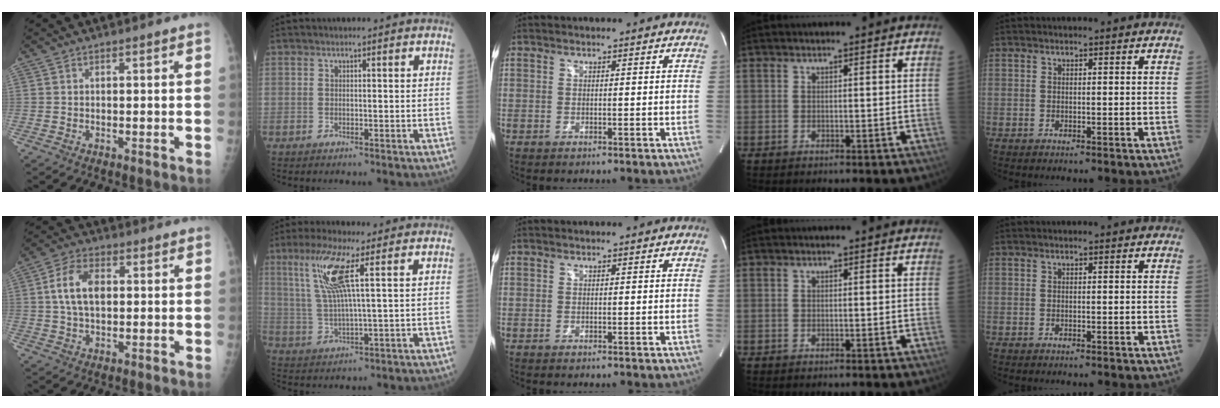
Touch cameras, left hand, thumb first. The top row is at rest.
{"thumb": {"total": 8.4, "force": [1.2, 5.1, 6.6], "torque": [-0.118, 0.011, 0.019]}, "index": {"total": 8.1, "force": [3.2, -0.1, 7.5], "torque": [-0.167, 0.002, 0.065]}}